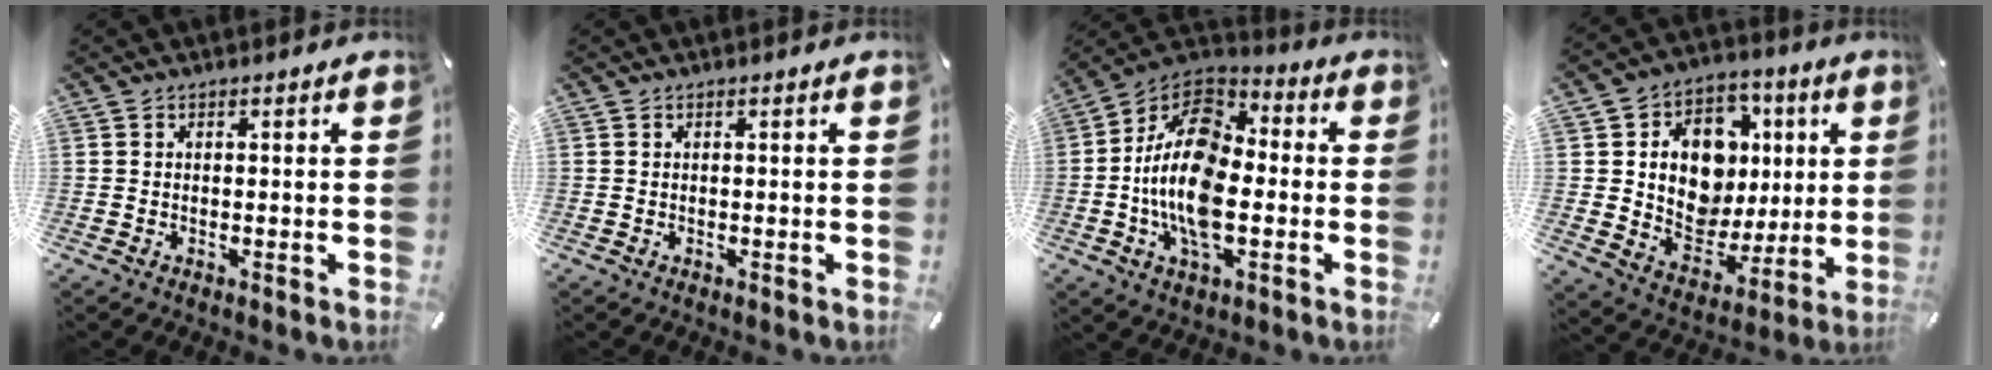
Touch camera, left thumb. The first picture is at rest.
{"total": 0.0}
{"total": 18.6, "force": [-3.7, 11.1, 14.5], "torque": [-0.298, 0.011, -0.069]}
{"total": 14.3, "force": [2.8, 12.2, 7.1], "torque": [-0.108, -0.019, 0.068]}